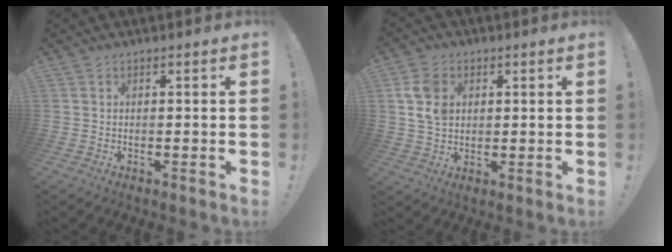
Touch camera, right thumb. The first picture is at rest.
{"total": 9.9, "force": [2.5, 7.7, 5.7], "torque": [-0.107, 0.007, 0.051]}